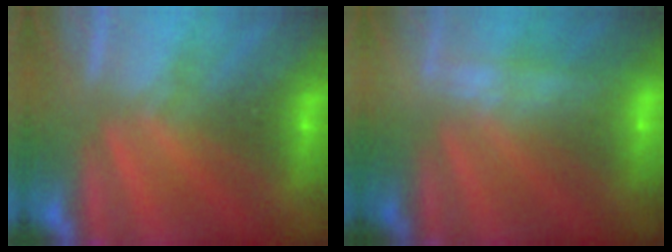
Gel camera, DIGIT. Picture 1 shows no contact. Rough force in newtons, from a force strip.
{"total": 2.2}